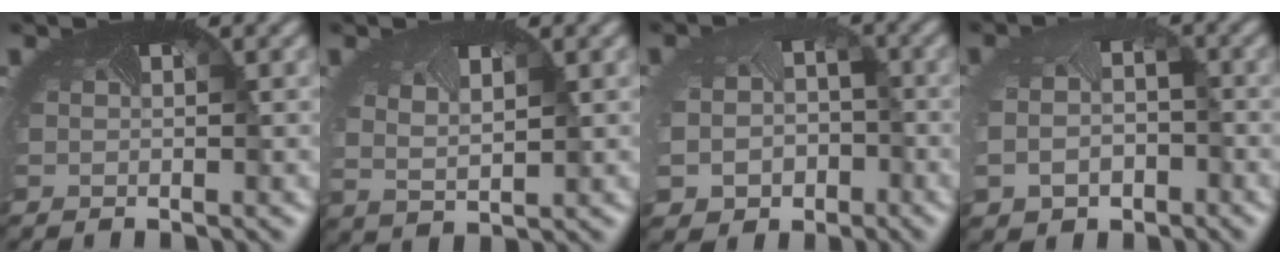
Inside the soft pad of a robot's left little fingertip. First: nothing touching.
{"total": 1.7, "force": [0.8, 0.8, 1.3], "torque": [-0.045, -0.012, 0.019]}
{"total": 7.7, "force": [-3.0, 6.4, 3.0], "torque": [-0.069, -0.046, -0.048]}
{"total": 4.8, "force": [-1.6, 3.7, 2.6], "torque": [-0.054, -0.036, -0.013]}